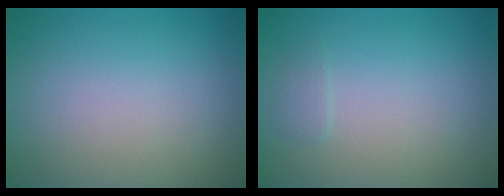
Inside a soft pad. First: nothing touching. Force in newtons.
{"total": 0.7, "press": 0.7, "slide": 0.2}